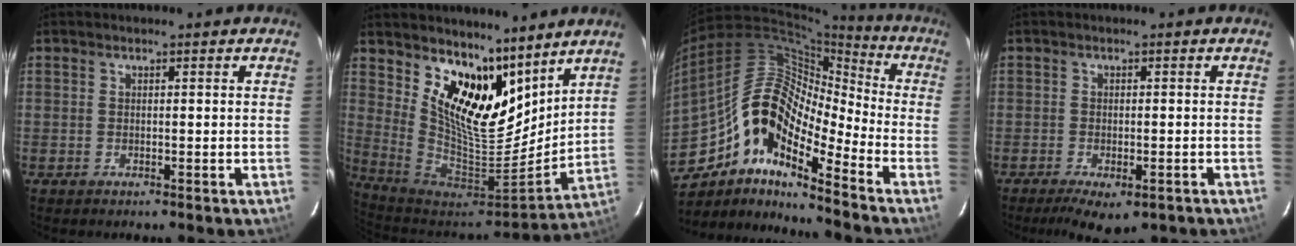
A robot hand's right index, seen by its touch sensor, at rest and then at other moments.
{"total": 16.7, "force": [11.0, 8.1, 9.8], "torque": [-0.184, -0.020, 0.206]}
{"total": 15.8, "force": [-9.3, 5.7, 11.4], "torque": [-0.184, 0.004, -0.190]}
{"total": 6.8, "force": [-4.3, 2.8, 4.5], "torque": [-0.089, -0.018, -0.058]}